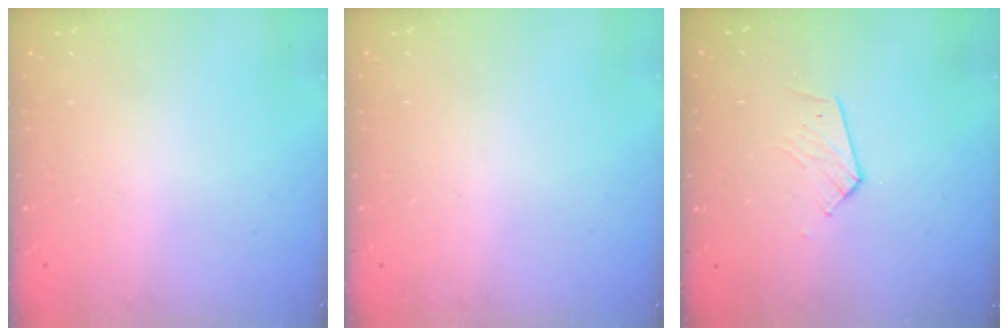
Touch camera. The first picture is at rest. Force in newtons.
{"total": 0.0}
{"total": 4.9, "press": 4.8, "slide": 0.4}